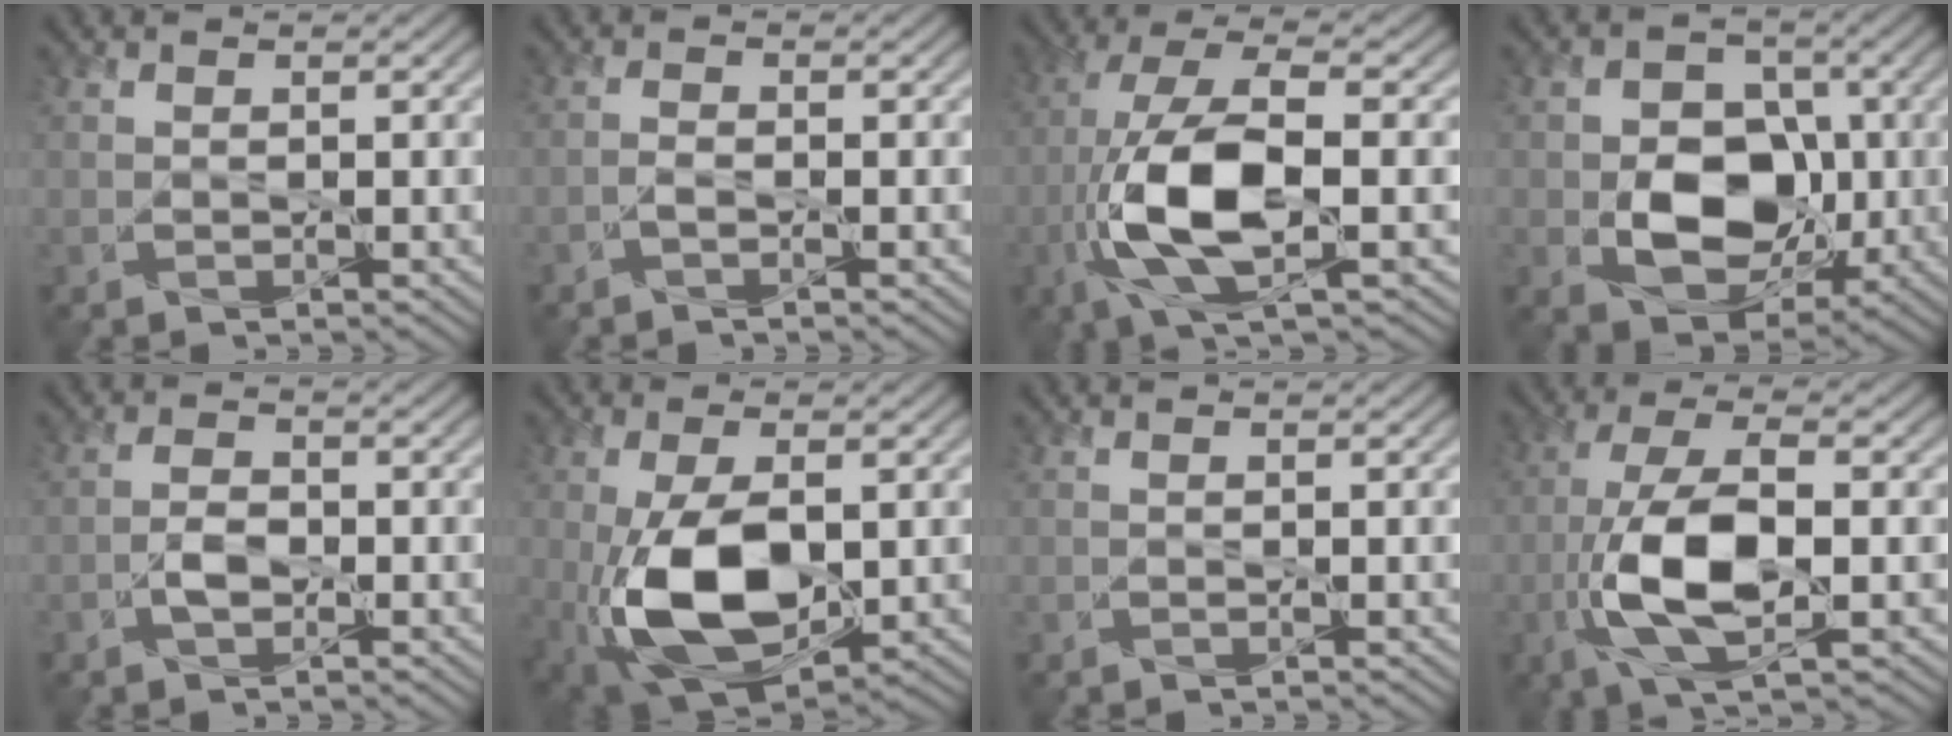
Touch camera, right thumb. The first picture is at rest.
{"total": 1.4, "force": [-1.3, -0.2, 0.5], "torque": [-0.006, 0.005, -0.029]}
{"total": 11.0, "force": [-3.2, 3.3, 10.0], "torque": [-0.214, 0.006, -0.068]}
{"total": 9.6, "force": [-1.7, 7.0, 6.4], "torque": [-0.110, -0.008, -0.038]}
{"total": 2.3, "force": [-1.6, 0.7, 1.4], "torque": [-0.024, 0.006, -0.036]}
{"total": 12.6, "force": [-2.7, 6.3, 10.6], "torque": [-0.226, -0.014, -0.045]}
{"total": 0.5, "force": [-0.3, -0.4, -0.2], "torque": [0.005, 0.000, -0.005]}
{"total": 10.0, "force": [-2.9, 3.1, 9.0], "torque": [-0.188, 0.006, -0.059]}